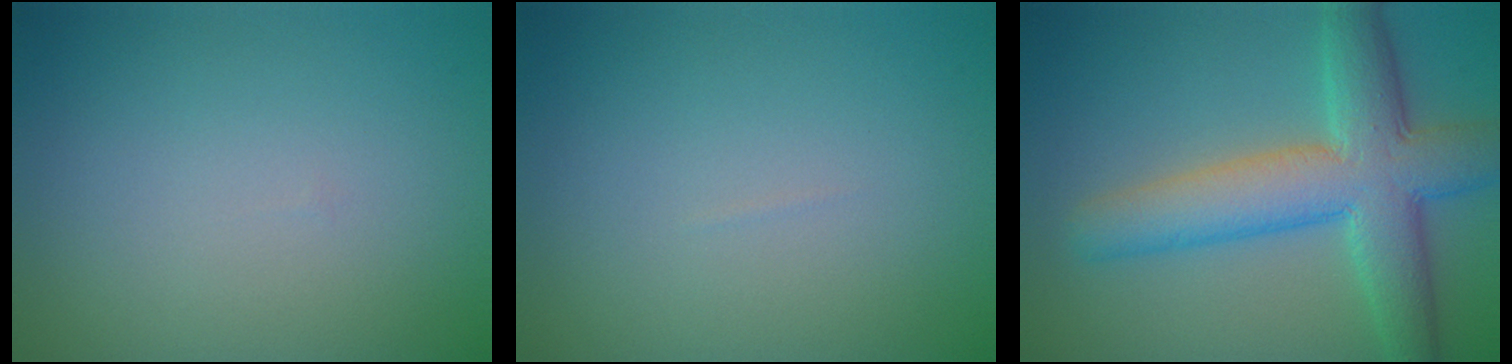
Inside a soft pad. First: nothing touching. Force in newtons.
{"total": 0.0}
{"total": 8.2, "press": 8.2, "slide": 0.4}